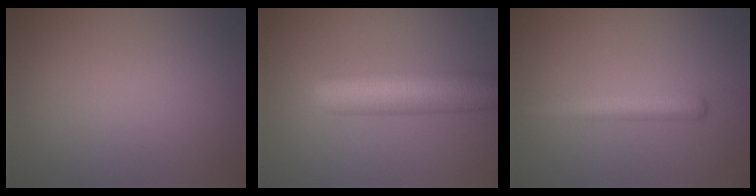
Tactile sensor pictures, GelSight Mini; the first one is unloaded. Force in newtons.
{"total": 7.7, "press": 7.7, "slide": 0.2}
{"total": 2.5, "press": 2.5, "slide": 0.1}